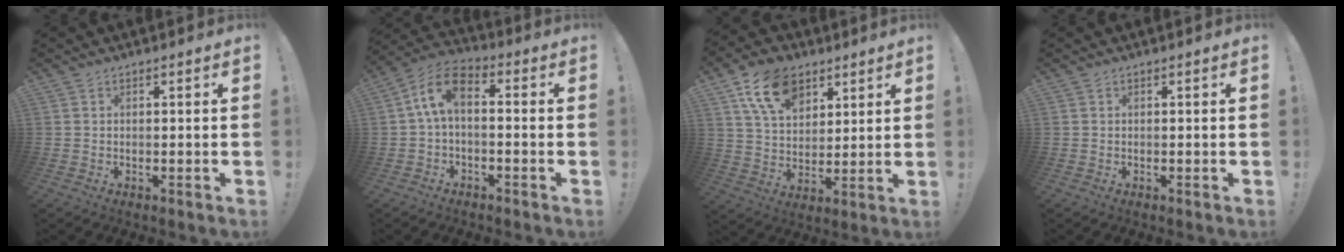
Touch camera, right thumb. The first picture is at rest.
{"total": 8.4, "force": [0.4, 4.6, 7.0], "torque": [-0.135, 0.012, 0.012]}
{"total": 15.0, "force": [8.2, 9.8, 7.9], "torque": [-0.137, -0.025, 0.156]}
{"total": 0.0}